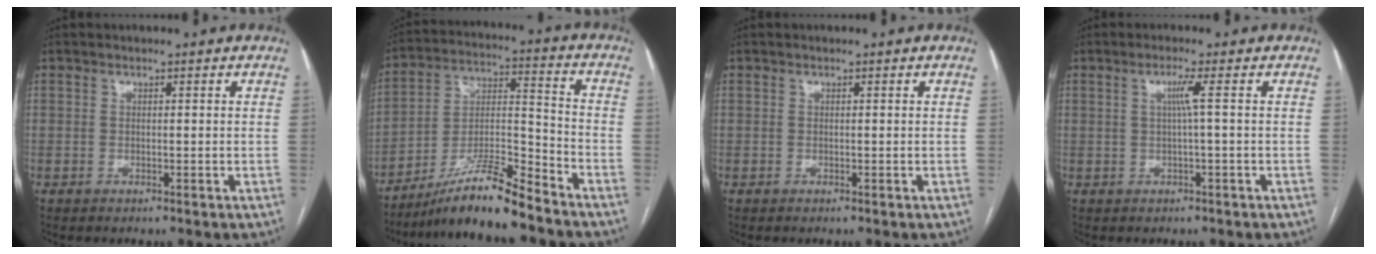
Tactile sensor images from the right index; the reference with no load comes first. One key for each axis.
{"total": 12.9, "fx": -10.6, "fy": 0.6, "fz": 7.4, "tx": -0.135, "ty": 0.002, "tz": -0.188}
{"total": 0.0}
{"total": 2.3, "fx": 0.3, "fy": -0.8, "fz": 2.1, "tx": -0.042, "ty": 0.001, "tz": 0.009}